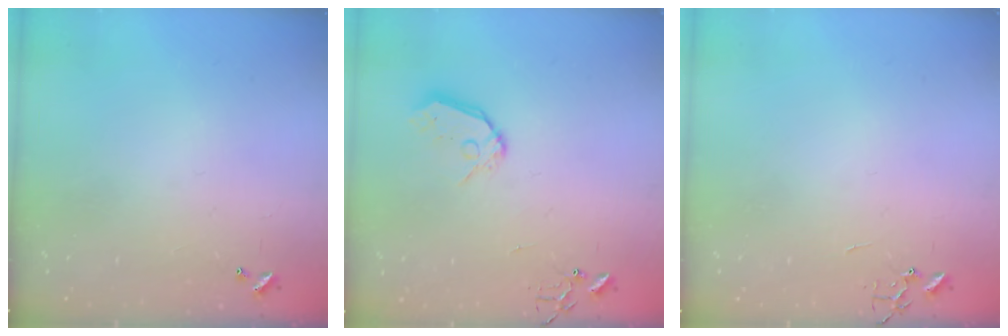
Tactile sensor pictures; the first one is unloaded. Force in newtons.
{"total": 9.2, "press": 9.1, "slide": 0.9}
{"total": 0.0}